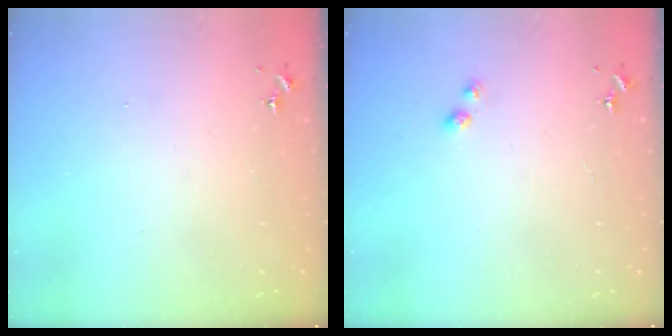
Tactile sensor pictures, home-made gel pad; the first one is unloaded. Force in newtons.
{"total": 2.9, "press": 2.9, "slide": 0.5}